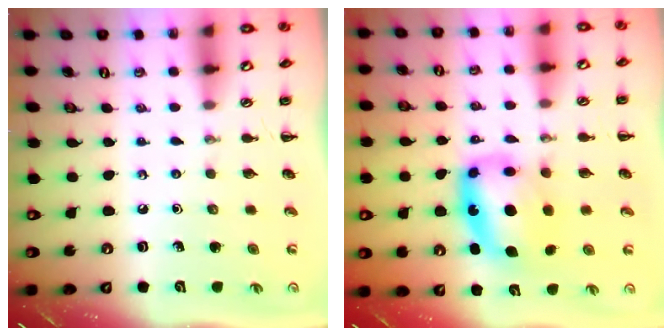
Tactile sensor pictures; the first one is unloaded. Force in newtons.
{"total": 10.3, "press": 10.0, "slide": 2.6}